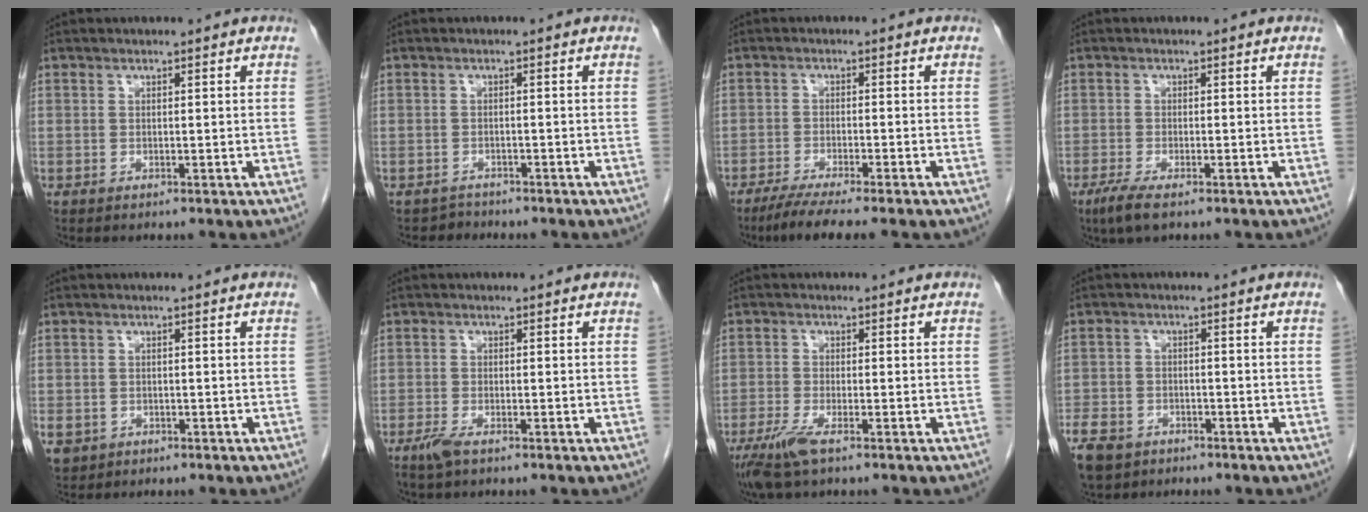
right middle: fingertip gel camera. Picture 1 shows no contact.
{"total": 1.6, "force": [-1.3, 0.5, -0.8], "torque": [0.015, -0.001, -0.024]}
{"total": 6.5, "force": [-5.0, -0.3, 4.1], "torque": [-0.061, -0.015, -0.082]}
{"total": 3.7, "force": [-2.3, 0.7, 2.7], "torque": [-0.057, -0.010, -0.044]}
{"total": 4.0, "force": [-1.8, 3.3, 1.0], "torque": [-0.024, 0.000, -0.025]}
{"total": 2.2, "force": [-1.5, 0.5, 1.6], "torque": [-0.039, -0.005, -0.030]}
{"total": 4.5, "force": [-2.9, 0.5, 3.4], "torque": [-0.078, -0.015, -0.057]}
{"total": 8.4, "force": [-5.6, 5.5, 3.1], "torque": [-0.079, -0.002, -0.093]}